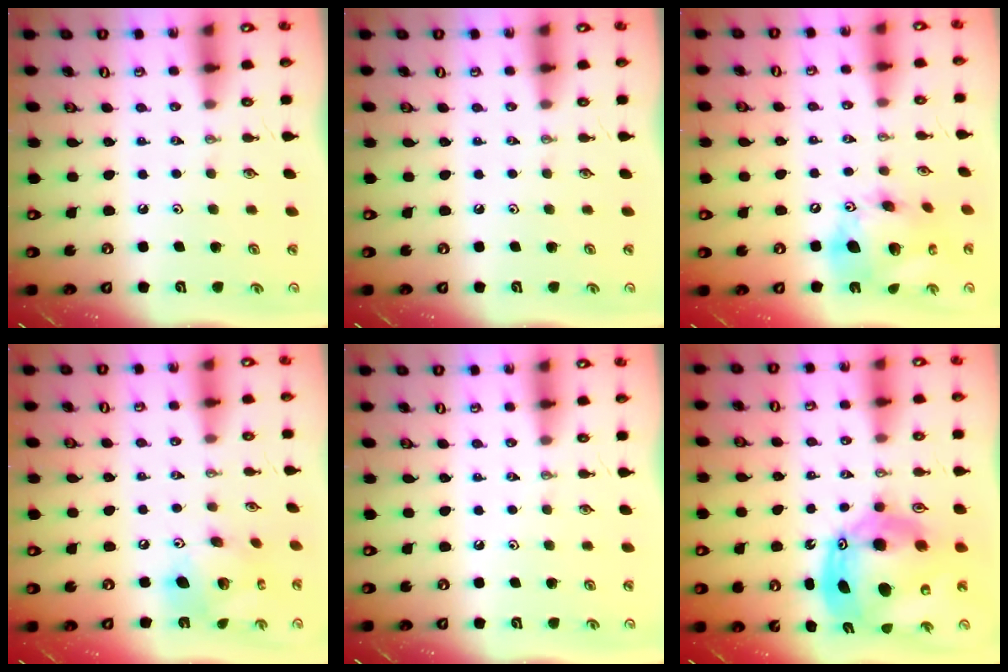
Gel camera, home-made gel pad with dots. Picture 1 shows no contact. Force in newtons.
{"total": 0.0}
{"total": 18.0, "press": 17.7, "slide": 3.1}
{"total": 14.6, "press": 14.5, "slide": 1.2}
{"total": 0.0}
{"total": 19.1, "press": 19.1, "slide": 1.3}